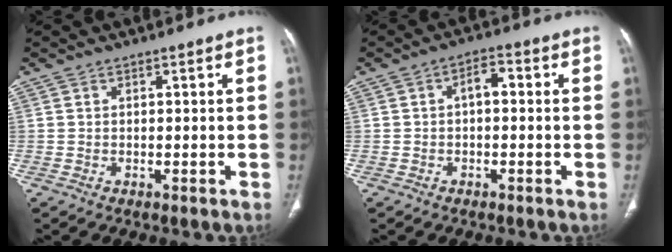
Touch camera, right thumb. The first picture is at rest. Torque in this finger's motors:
{"motor_torque": [2.42, 2.59, 0.56, -0.37, 0.00]}